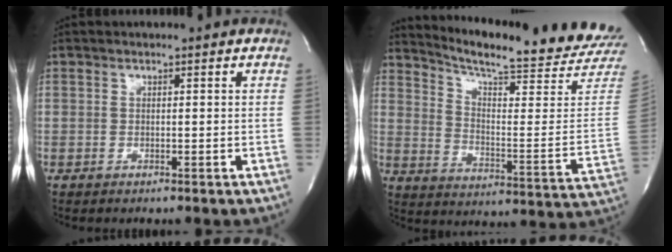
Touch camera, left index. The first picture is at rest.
{"total": 22.8, "force": [21.4, 0.5, 7.9], "torque": [-0.130, -0.109, 0.270]}